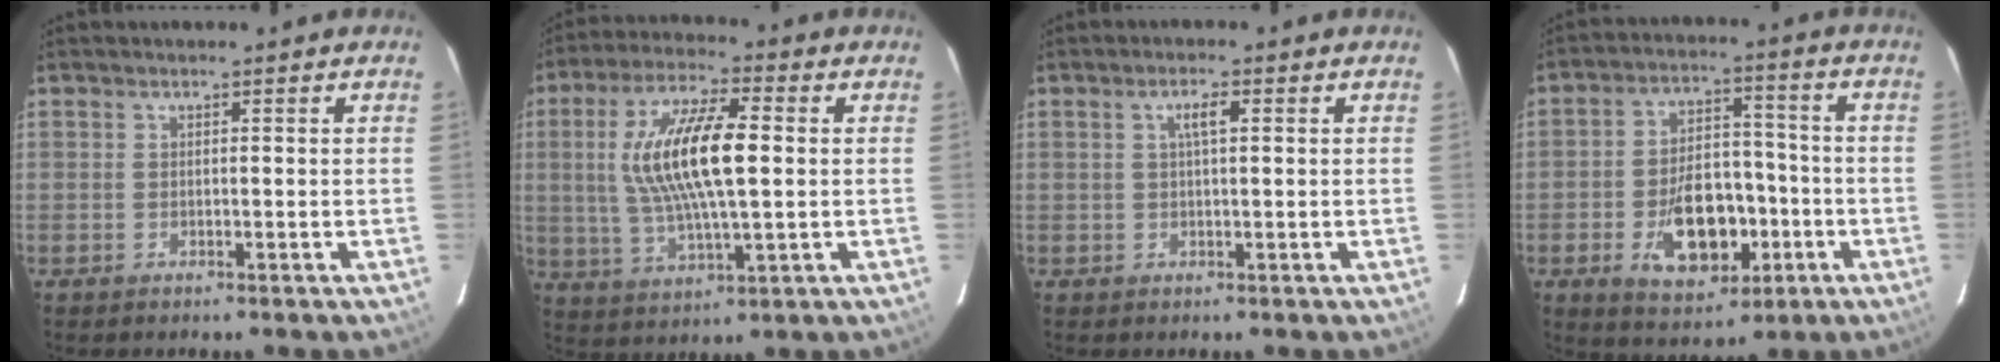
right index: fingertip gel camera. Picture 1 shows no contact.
{"total": 15.7, "force": [1.7, 4.7, 14.9], "torque": [-0.287, 0.010, 0.036]}
{"total": 2.5, "force": [0.7, 0.6, 2.3], "torque": [-0.044, 0.006, 0.013]}
{"total": 14.1, "force": [-4.9, 8.4, 10.3], "torque": [-0.190, 0.017, -0.060]}